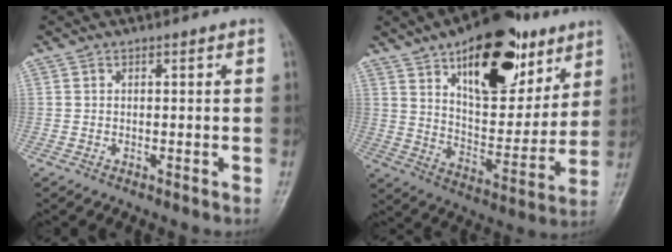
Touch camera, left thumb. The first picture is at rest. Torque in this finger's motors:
{"motor_torque": [0.36, 0.59, 1.12, -1.66, 0.20]}